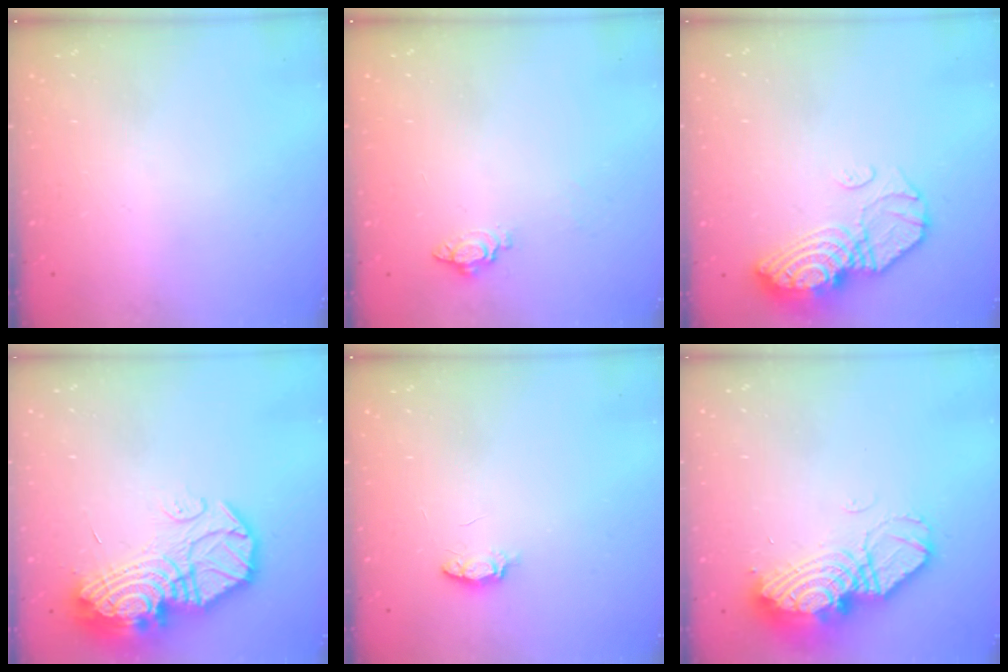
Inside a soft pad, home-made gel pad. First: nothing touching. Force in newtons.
{"total": 5.6, "press": 5.6, "slide": 0.7}
{"total": 13.2, "press": 13.2, "slide": 1.2}
{"total": 23.2, "press": 23.1, "slide": 2.1}
{"total": 3.5, "press": 3.5, "slide": 0.6}
{"total": 17.5, "press": 17.4, "slide": 2.0}